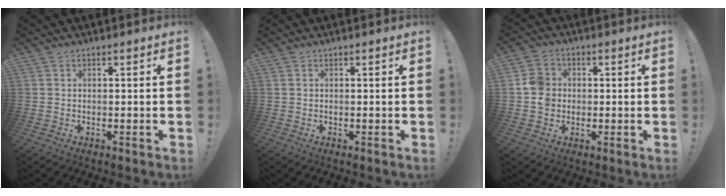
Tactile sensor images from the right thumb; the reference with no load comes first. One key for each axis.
{"total": 0.0}
{"total": 7.2, "fx": -0.1, "fy": 6.5, "fz": 2.9, "tx": -0.036, "ty": 0.016, "tz": 0.005}